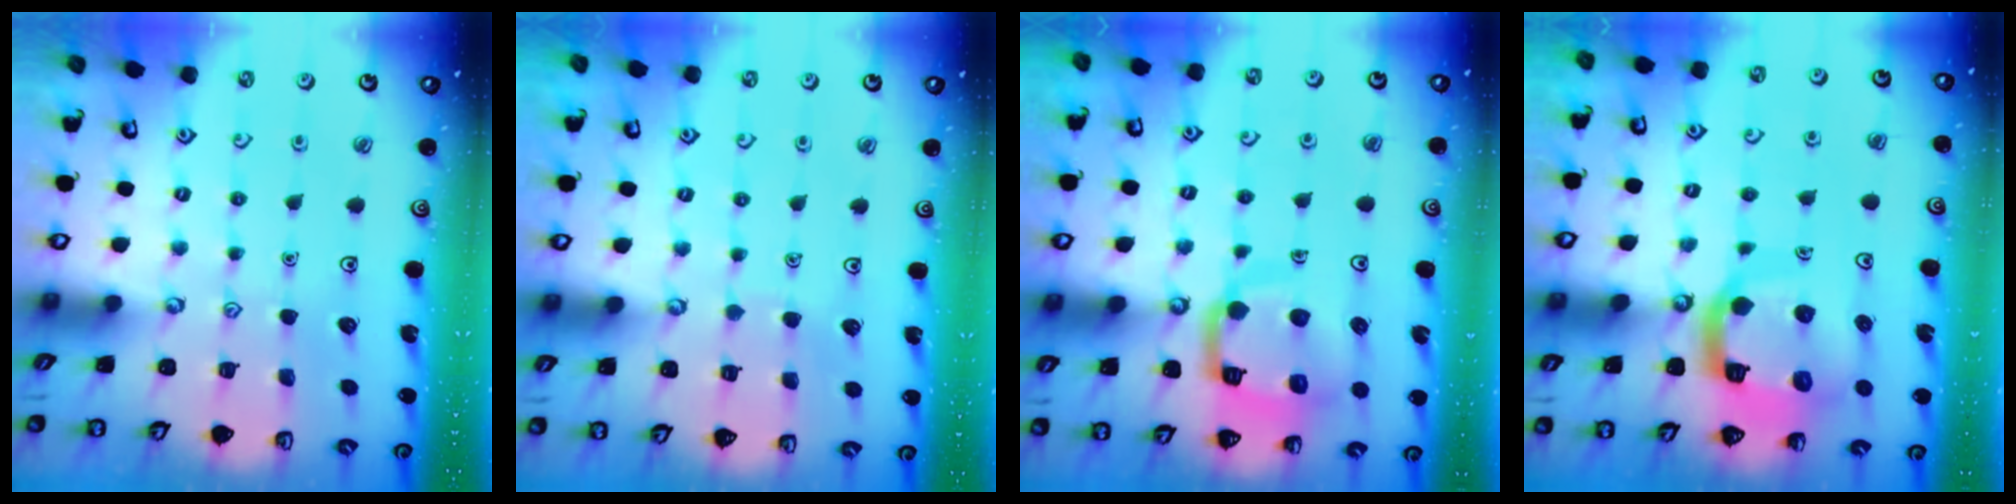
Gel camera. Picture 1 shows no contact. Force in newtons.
{"total": 1.3, "press": 1.3, "slide": 0.1}
{"total": 13.0, "press": 12.9, "slide": 1.5}
{"total": 12.1, "press": 12.0, "slide": 1.4}